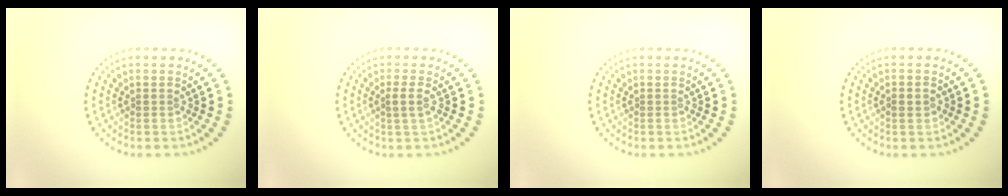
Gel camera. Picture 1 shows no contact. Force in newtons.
{"total": 1.2, "press": 0.9, "slide": 0.7}
{"total": 0.0}
{"total": 1.0, "press": 1.0, "slide": 0.2}